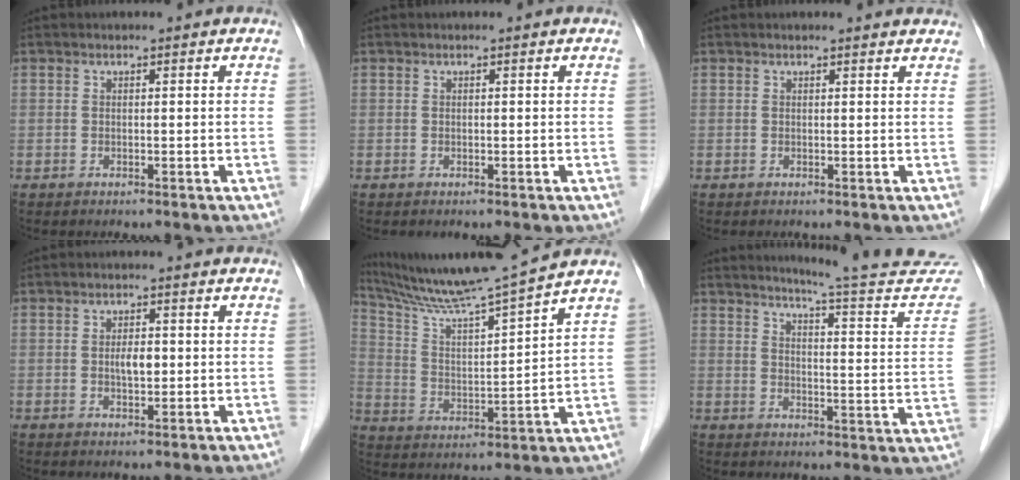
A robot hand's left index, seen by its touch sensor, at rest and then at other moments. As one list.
[{"total": 0.0}, {"total": 2.9, "force": [2.9, 0.3, 0.5], "torque": [-0.011, 0.001, 0.020]}, {"total": 2.5, "force": [0.0, 1.1, 2.3], "torque": [-0.043, 0.001, 0.001]}, {"total": 13.9, "force": [12.6, -2.9, 5.2], "torque": [-0.102, -0.018, 0.220]}, {"total": 19.7, "force": [18.8, 0.0, 5.8], "torque": [-0.078, -0.100, 0.216]}]